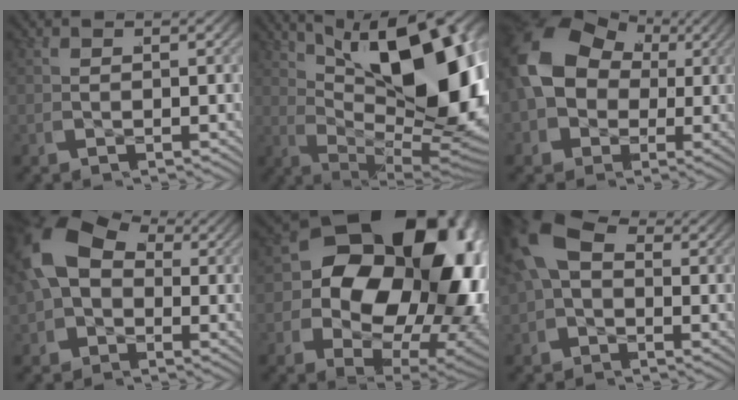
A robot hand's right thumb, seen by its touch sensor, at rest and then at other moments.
{"total": 19.1, "force": [2.2, 9.3, 16.5], "torque": [-0.250, -0.035, 0.060]}
{"total": 13.4, "force": [0.9, 10.6, 8.0], "torque": [-0.196, -0.039, 0.031]}
{"total": 11.6, "force": [1.7, 9.2, 6.9], "torque": [-0.154, -0.010, 0.030]}
{"total": 27.2, "force": [1.8, 17.5, 20.8], "torque": [-0.337, -0.060, 0.047]}
{"total": 6.6, "force": [0.7, 5.1, 4.2], "torque": [-0.093, -0.005, 0.013]}